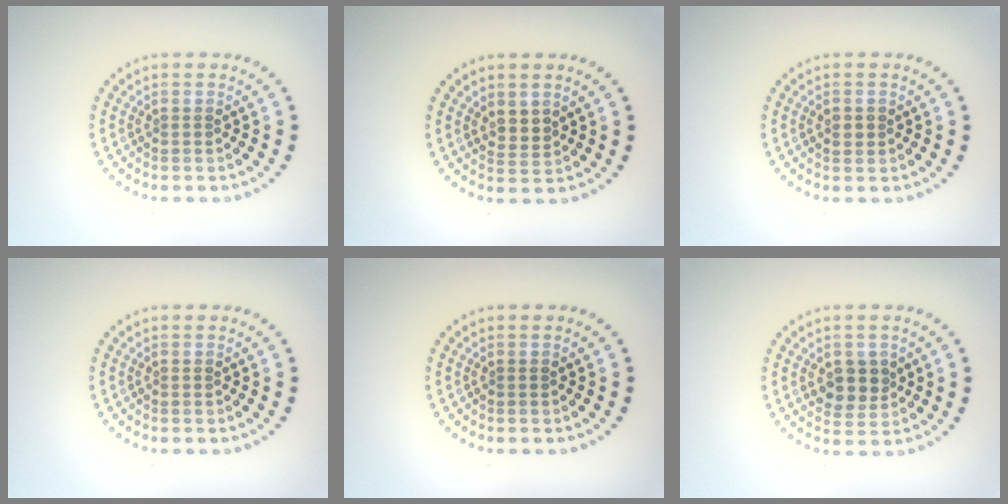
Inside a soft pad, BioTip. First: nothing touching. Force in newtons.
{"total": 1.5, "press": 1.3, "slide": 0.9}
{"total": 1.2, "press": 1.2, "slide": 0.3}
{"total": 0.0}
{"total": 0.0}
{"total": 2.8, "press": 2.6, "slide": 0.8}